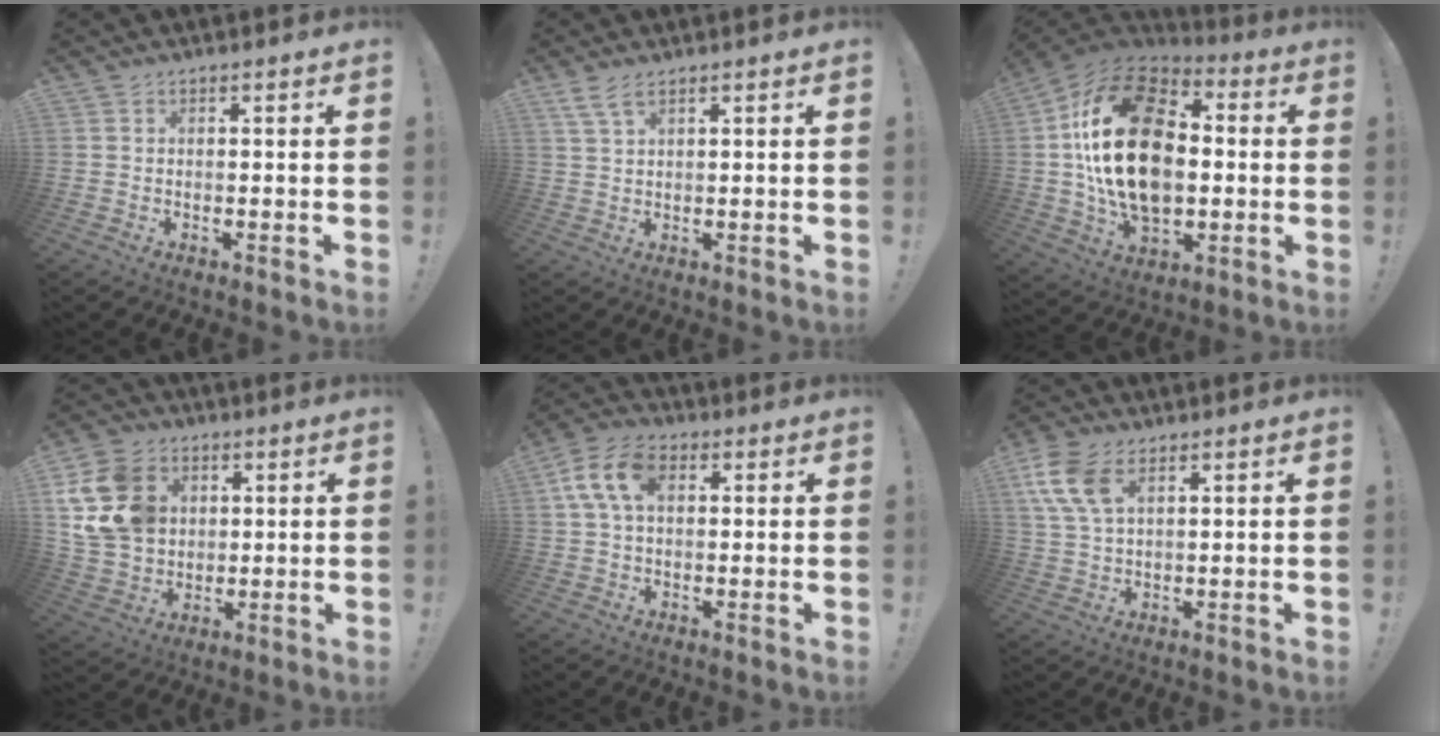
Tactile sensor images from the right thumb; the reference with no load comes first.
{"total": 4.7, "force": [3.2, 1.4, 3.1], "torque": [-0.062, -0.008, 0.060]}
{"total": 29.0, "force": [2.2, 18.5, 22.1], "torque": [-0.409, 0.006, 0.042]}
{"total": 16.8, "force": [4.5, 13.5, 8.8], "torque": [-0.149, -0.012, 0.095]}
{"total": 11.7, "force": [3.0, 7.4, 8.5], "torque": [-0.157, 0.011, 0.059]}
{"total": 10.6, "force": [4.8, 6.1, 7.3], "torque": [-0.157, -0.009, 0.094]}